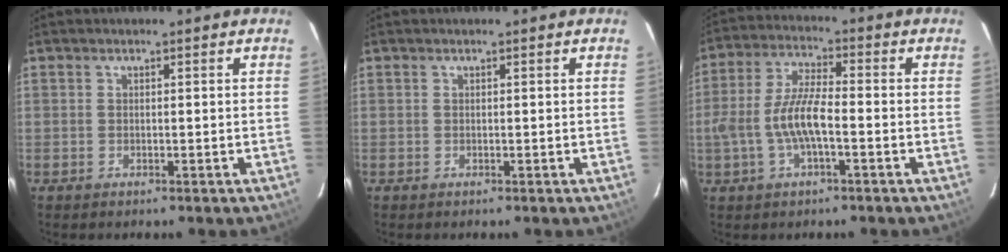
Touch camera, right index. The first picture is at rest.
{"total": 0.0}
{"total": 9.4, "force": [-2.5, 2.8, 8.6], "torque": [-0.181, 0.005, -0.046]}